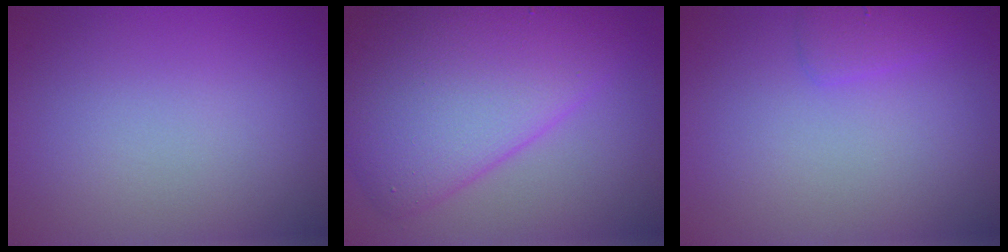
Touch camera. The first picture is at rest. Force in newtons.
{"total": 9.3, "press": 9.3, "slide": 0.1}
{"total": 1.4, "press": 1.4, "slide": 0.2}